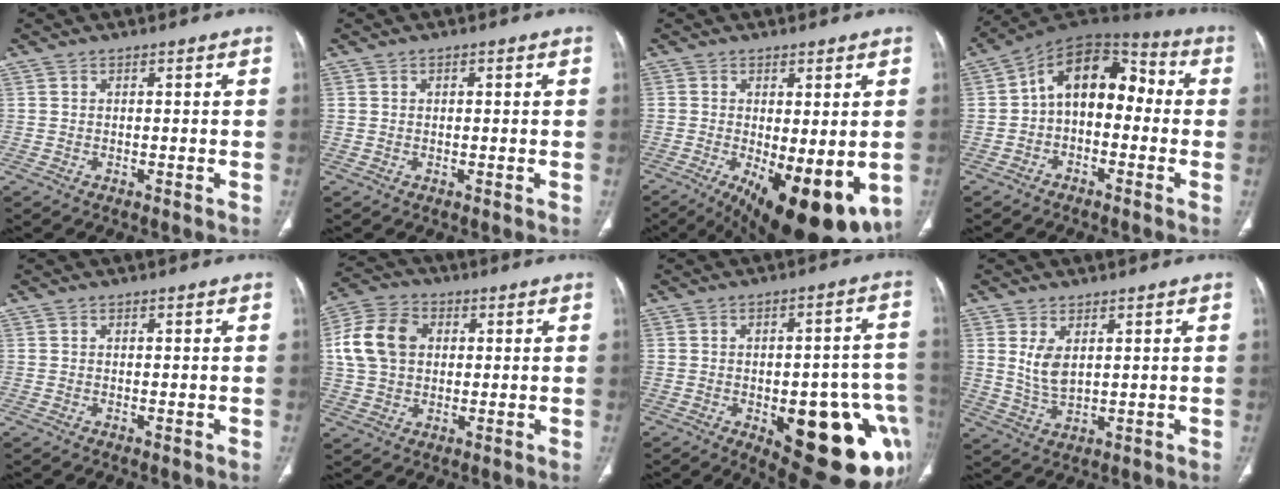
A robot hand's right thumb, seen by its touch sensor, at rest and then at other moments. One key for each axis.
{"total": 0.5, "fx": 0.1, "fy": 0.3, "fz": 0.4, "tx": -0.001, "ty": 0.000, "tz": 0.000}
{"total": 18.1, "fx": -6.1, "fy": 7.0, "fz": 15.6, "tx": -0.191, "ty": -0.030, "tz": -0.071}
{"total": 12.9, "fx": -0.6, "fy": 8.6, "fz": 9.5, "tx": -0.102, "ty": 0.049, "tz": -0.029}
{"total": 0.0}
{"total": 11.5, "fx": 2.0, "fy": 8.6, "fz": 7.4, "tx": -0.133, "ty": 0.016, "tz": 0.032}
{"total": 23.3, "fx": -7.8, "fy": 9.6, "fz": 19.7, "tx": -0.176, "ty": 0.020, "tz": -0.078}
{"total": 5.0, "fx": 1.6, "fy": 2.6, "fz": 4.0, "tx": -0.075, "ty": -0.015, "tz": 0.043}